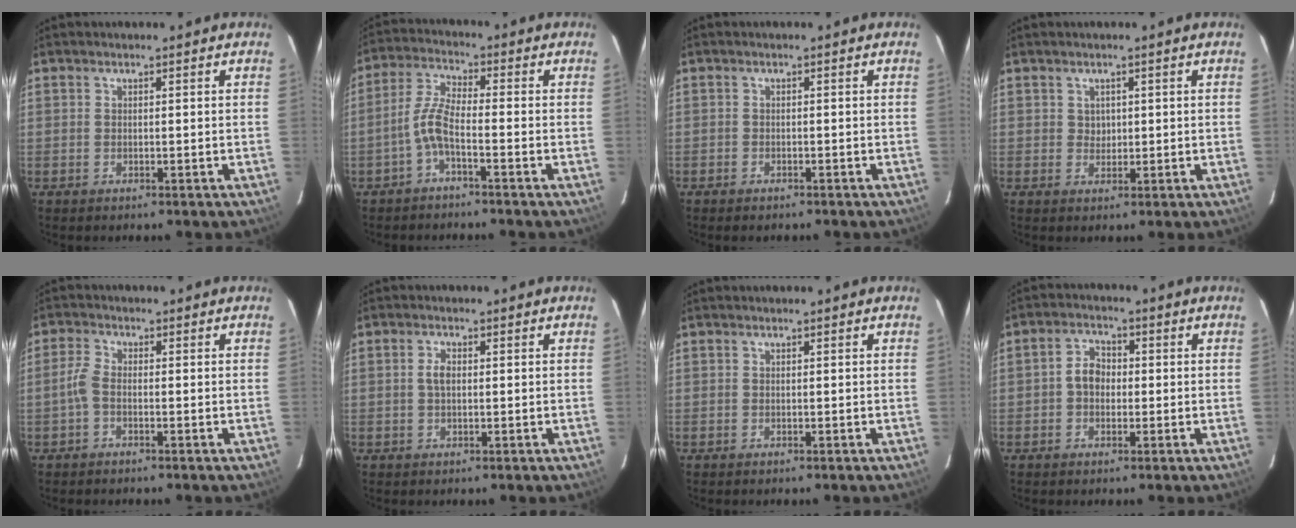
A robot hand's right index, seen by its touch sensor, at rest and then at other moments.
{"total": 4.9, "force": [-2.3, 0.9, 4.2], "torque": [-0.099, 0.013, -0.049]}
{"total": 1.7, "force": [-1.4, 0.8, 0.5], "torque": [-0.016, -0.002, -0.023]}
{"total": 1.8, "force": [0.6, 1.7, 0.3], "torque": [-0.001, 0.005, 0.010]}
{"total": 2.7, "force": [-1.0, 1.2, 2.2], "torque": [-0.057, 0.007, -0.024]}
{"total": 2.2, "force": [0.1, 1.2, 1.8], "torque": [-0.037, 0.005, 0.002]}
{"total": 0.0}
{"total": 4.0, "force": [-0.5, 3.3, 2.4], "torque": [-0.043, 0.015, -0.009]}